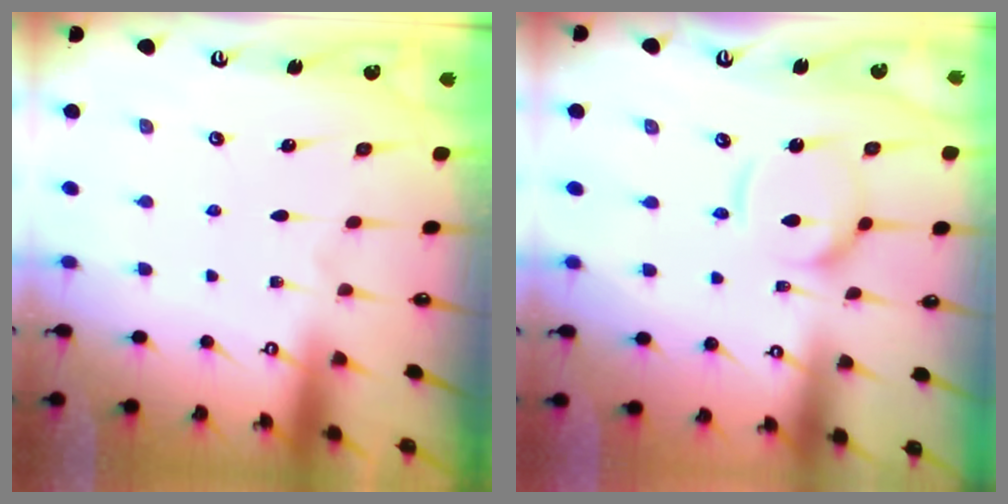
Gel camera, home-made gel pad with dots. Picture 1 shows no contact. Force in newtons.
{"total": 11.0, "press": 10.9, "slide": 1.0}